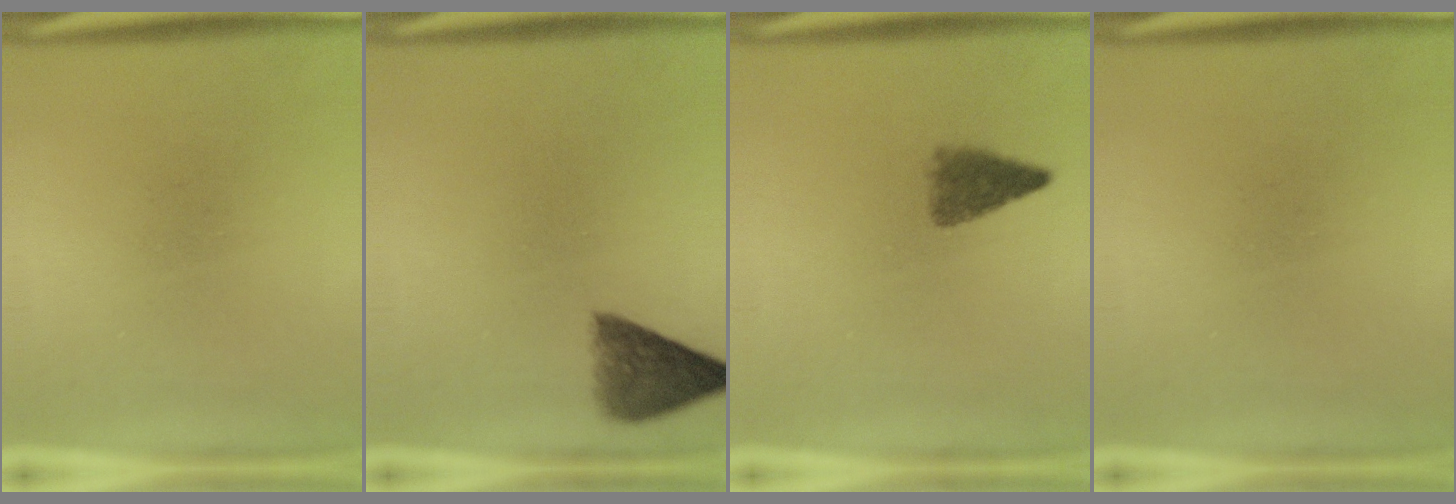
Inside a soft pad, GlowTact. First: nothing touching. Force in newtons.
{"total": 5.7}
{"total": 3.4}
{"total": 0.0}